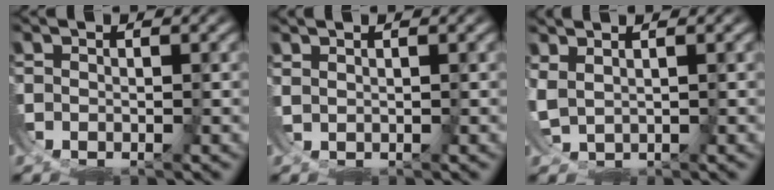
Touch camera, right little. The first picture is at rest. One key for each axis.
{"total": 0.6, "fx": 0.6, "fy": 0.2, "fz": 0.0, "tx": -0.004, "ty": 0.002, "tz": 0.015}
{"total": 1.7, "fx": 0.4, "fy": 1.4, "fz": 0.9, "tx": -0.044, "ty": -0.011, "tz": 0.022}